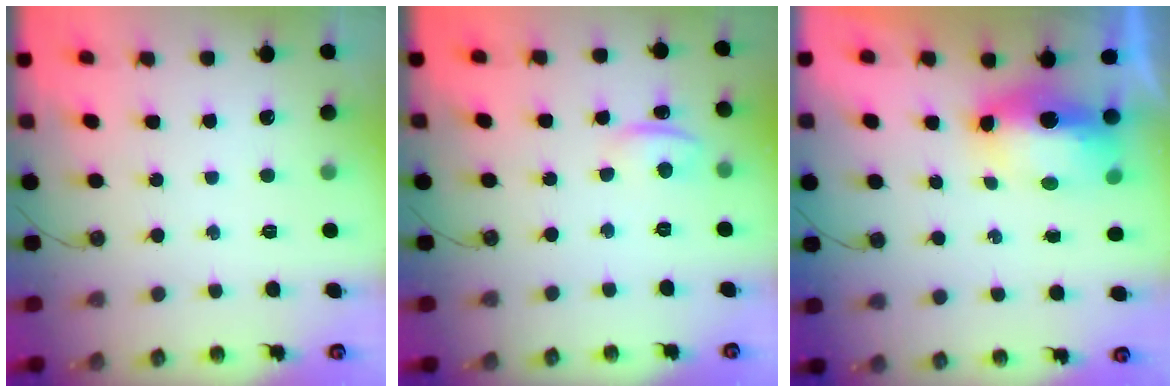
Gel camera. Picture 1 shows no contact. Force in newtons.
{"total": 2.2, "press": 1.7, "slide": 1.5}
{"total": 7.6, "press": 7.5, "slide": 1.1}